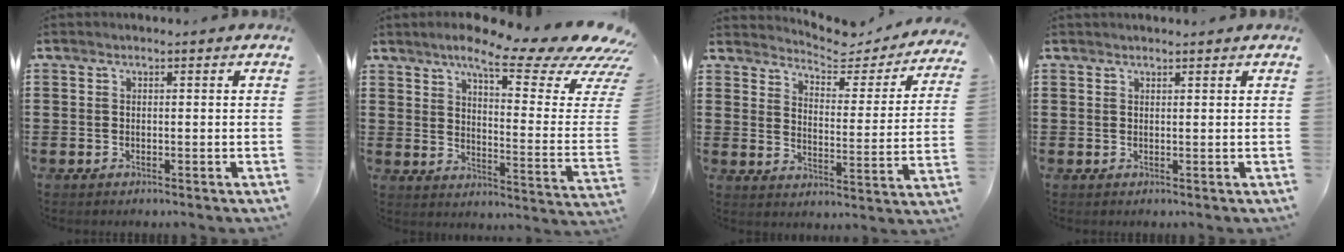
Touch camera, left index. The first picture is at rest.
{"total": 13.2, "force": [9.4, 2.1, 9.1], "torque": [-0.156, -0.059, 0.147]}
{"total": 4.1, "force": [3.9, 0.9, 0.8], "torque": [-0.036, -0.038, 0.059]}
{"total": 0.8, "force": [0.8, 0.0, 0.1], "torque": [-0.004, -0.001, 0.016]}